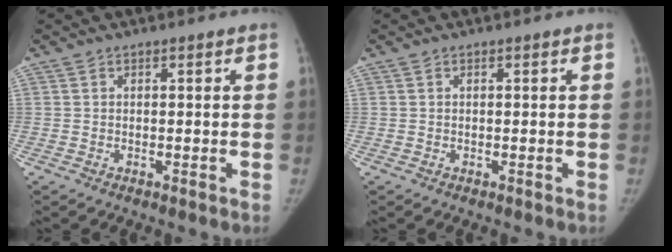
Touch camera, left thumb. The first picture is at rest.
{"total": 0.0}